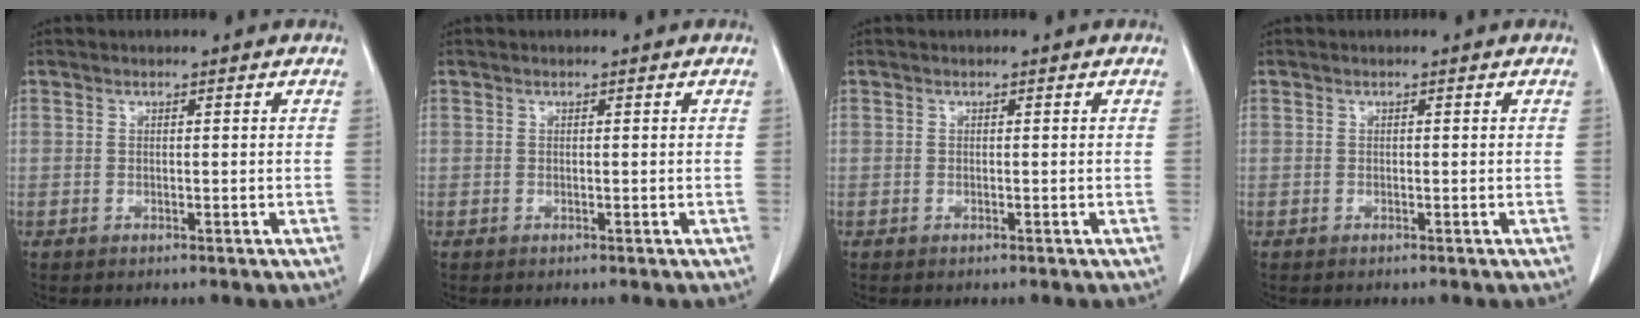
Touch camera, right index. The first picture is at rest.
{"total": 0.0}
{"total": 0.0}
{"total": 0.0}